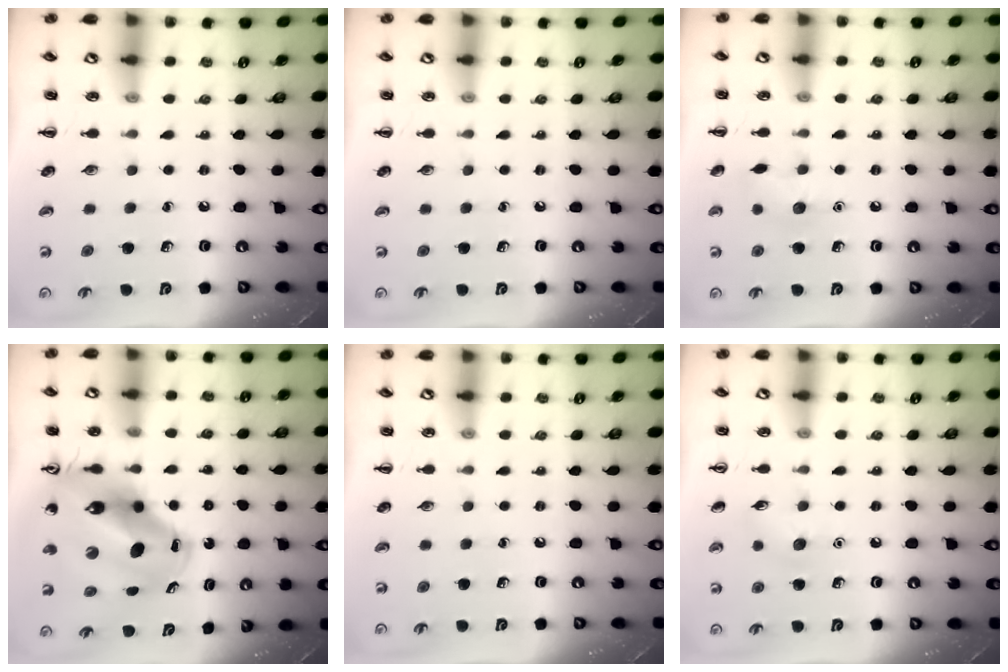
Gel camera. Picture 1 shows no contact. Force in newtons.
{"total": 0.0}
{"total": 6.6, "press": 6.5, "slide": 1.4}
{"total": 16.7, "press": 15.9, "slide": 5.1}
{"total": 0.0}
{"total": 5.9, "press": 5.6, "slide": 1.7}